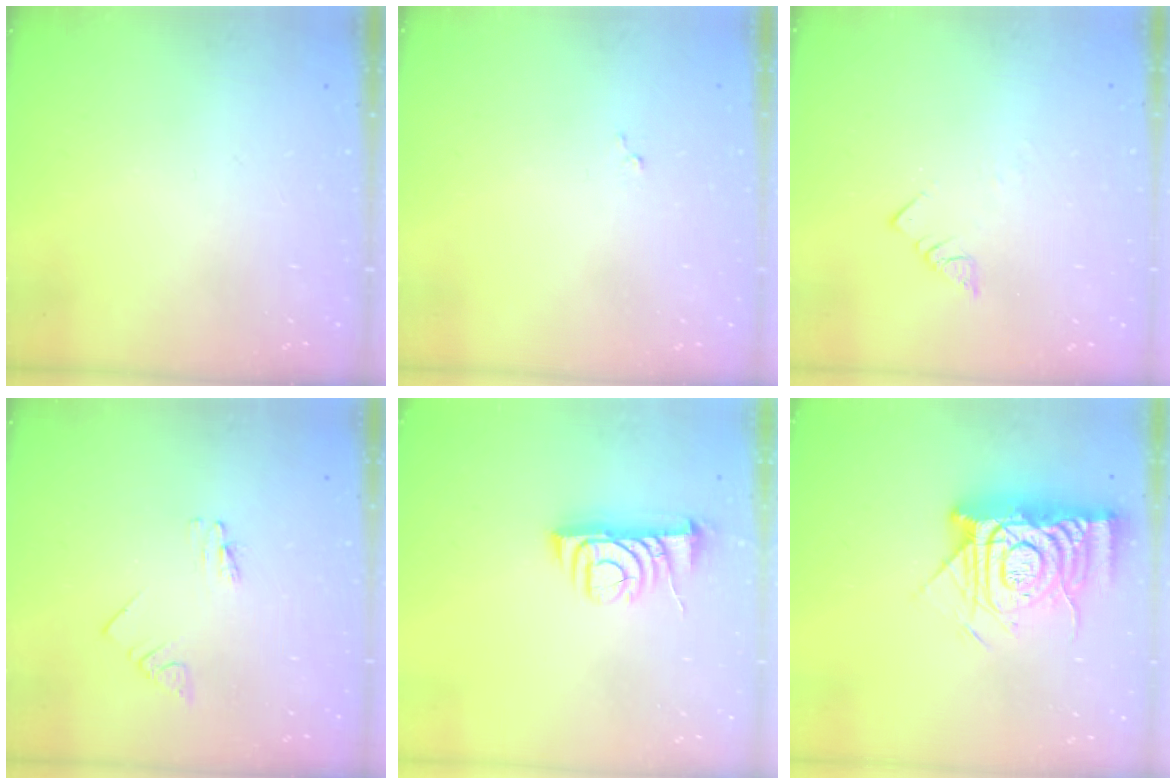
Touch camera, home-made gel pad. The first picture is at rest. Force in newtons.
{"total": 3.5, "press": 3.5, "slide": 0.1}
{"total": 3.4, "press": 3.3, "slide": 0.4}
{"total": 1.1, "press": 1.1, "slide": 0.0}
{"total": 8.2, "press": 8.2, "slide": 0.6}
{"total": 14.6, "press": 14.5, "slide": 1.5}